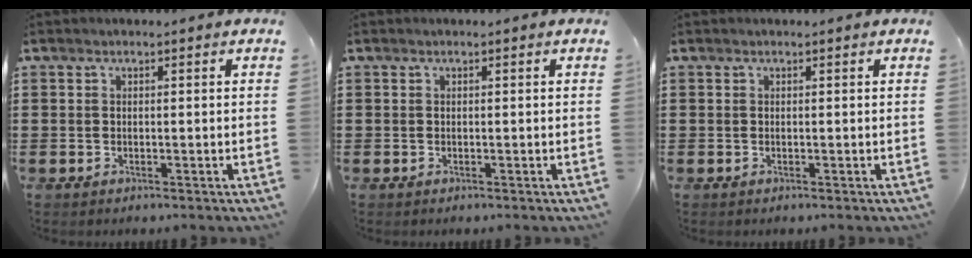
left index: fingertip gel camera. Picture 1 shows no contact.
{"total": 0.0}
{"total": 0.0}